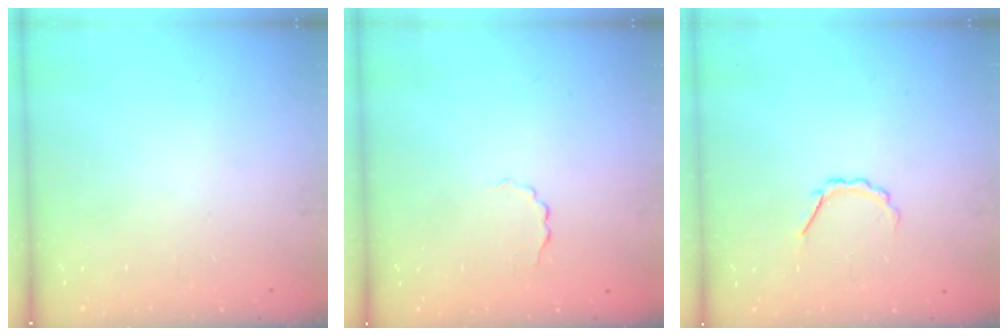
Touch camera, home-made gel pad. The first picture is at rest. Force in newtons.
{"total": 2.2, "press": 2.1, "slide": 0.6}
{"total": 3.2, "press": 3.1, "slide": 0.7}